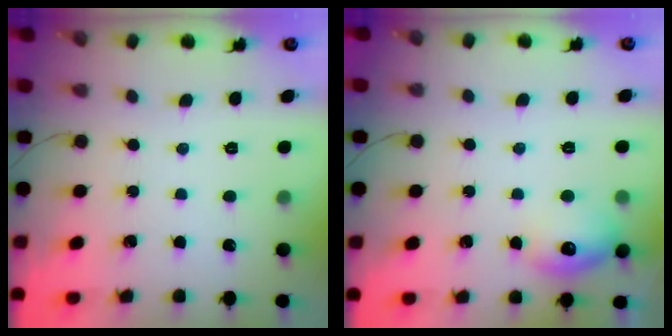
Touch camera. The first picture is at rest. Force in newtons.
{"total": 11.3, "press": 11.3, "slide": 0.4}